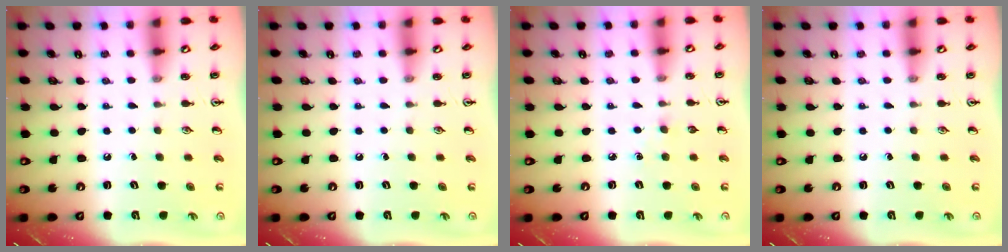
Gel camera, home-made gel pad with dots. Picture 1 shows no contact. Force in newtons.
{"total": 0.0}
{"total": 2.7, "press": 2.7, "slide": 0.4}
{"total": 0.0}